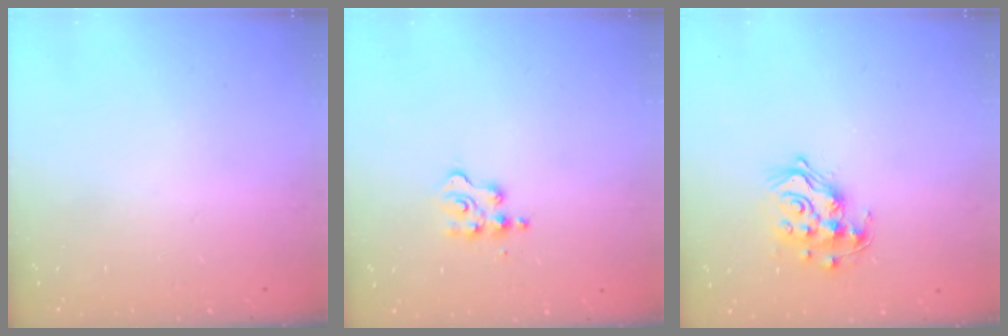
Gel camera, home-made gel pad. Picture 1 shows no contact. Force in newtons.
{"total": 3.9, "press": 3.8, "slide": 0.6}
{"total": 14.1, "press": 14.0, "slide": 1.0}